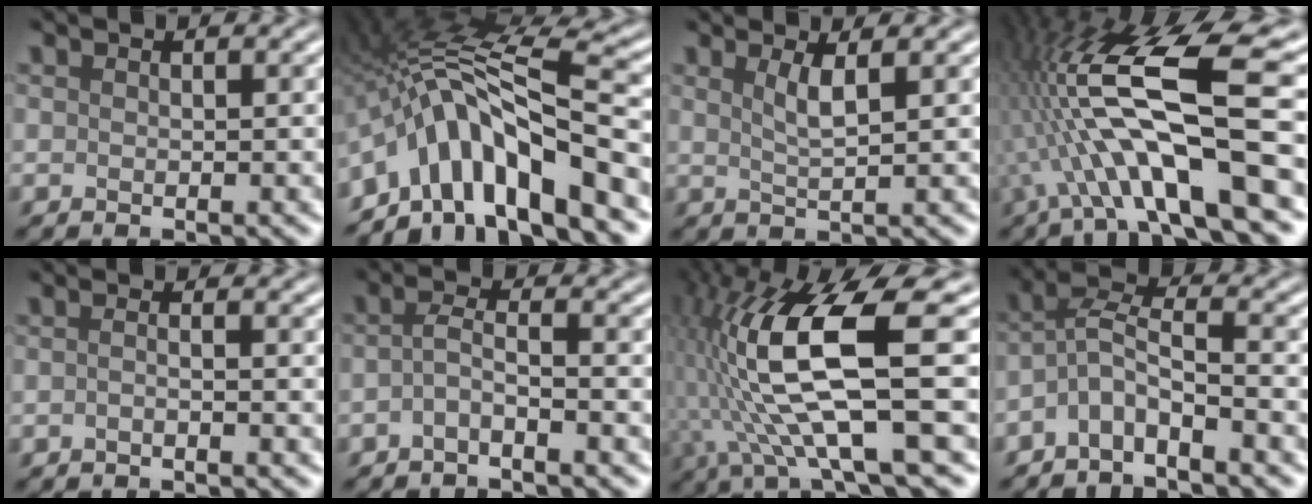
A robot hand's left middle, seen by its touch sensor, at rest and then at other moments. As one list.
[{"total": 11.5, "force": [-5.5, 3.2, 9.6], "torque": [-0.159, 0.033, -0.088]}, {"total": 1.7, "force": [0.8, 0.2, 1.5], "torque": [-0.027, 0.008, 0.022]}, {"total": 12.0, "force": [-2.0, 2.7, 11.6], "torque": [-0.220, 0.032, -0.030]}, {"total": 0.9, "force": [-0.5, 0.2, 0.7], "torque": [-0.006, -0.002, -0.012]}, {"total": 1.8, "force": [-1.2, 0.1, 1.3], "torque": [-0.032, 0.011, -0.024]}, {"total": 11.3, "force": [0.4, 3.4, 10.8], "torque": [-0.227, -0.004, 0.020]}, {"total": 3.7, "force": [-2.8, 0.5, 2.4], "torque": [-0.048, 0.015, -0.052]}]